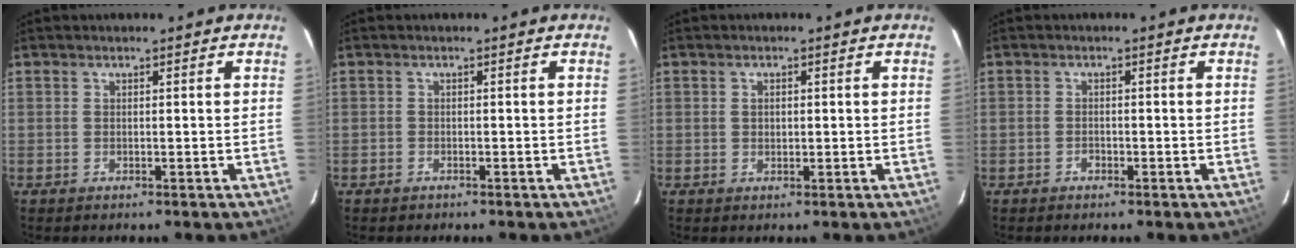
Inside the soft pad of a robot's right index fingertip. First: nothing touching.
{"total": 0.9, "force": [-0.7, 0.6, 0.0], "torque": [-0.002, 0.004, -0.010]}
{"total": 1.3, "force": [0.2, 0.9, 0.9], "torque": [-0.015, 0.004, 0.004]}
{"total": 1.2, "force": [-0.8, 0.8, 0.4], "torque": [-0.007, 0.003, -0.013]}